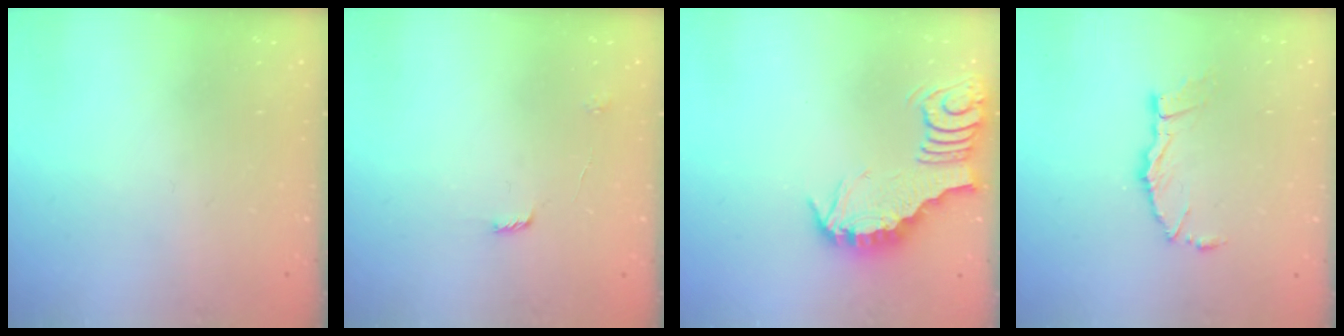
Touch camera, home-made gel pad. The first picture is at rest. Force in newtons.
{"total": 5.5, "press": 5.5, "slide": 0.4}
{"total": 3.4, "press": 3.3, "slide": 0.4}
{"total": 8.9, "press": 8.8, "slide": 1.0}